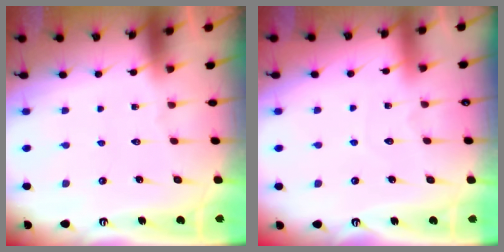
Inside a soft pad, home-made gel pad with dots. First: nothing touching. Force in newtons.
{"total": 2.9, "press": 2.9, "slide": 0.3}